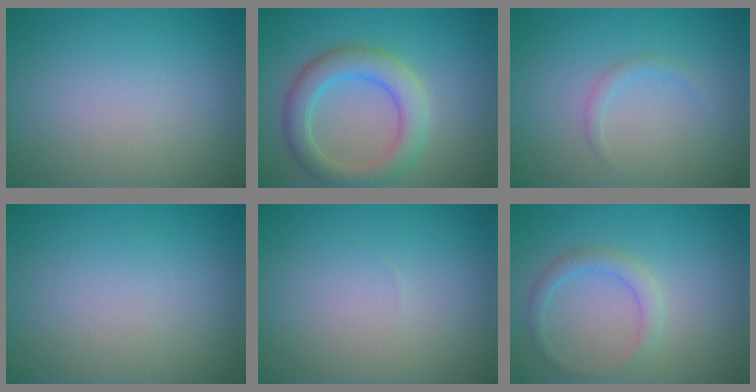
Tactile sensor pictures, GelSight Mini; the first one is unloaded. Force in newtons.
{"total": 4.7, "press": 4.7, "slide": 0.4}
{"total": 0.9, "press": 0.9, "slide": 0.1}
{"total": 0.0}
{"total": 0.0}
{"total": 1.9, "press": 1.9, "slide": 0.1}